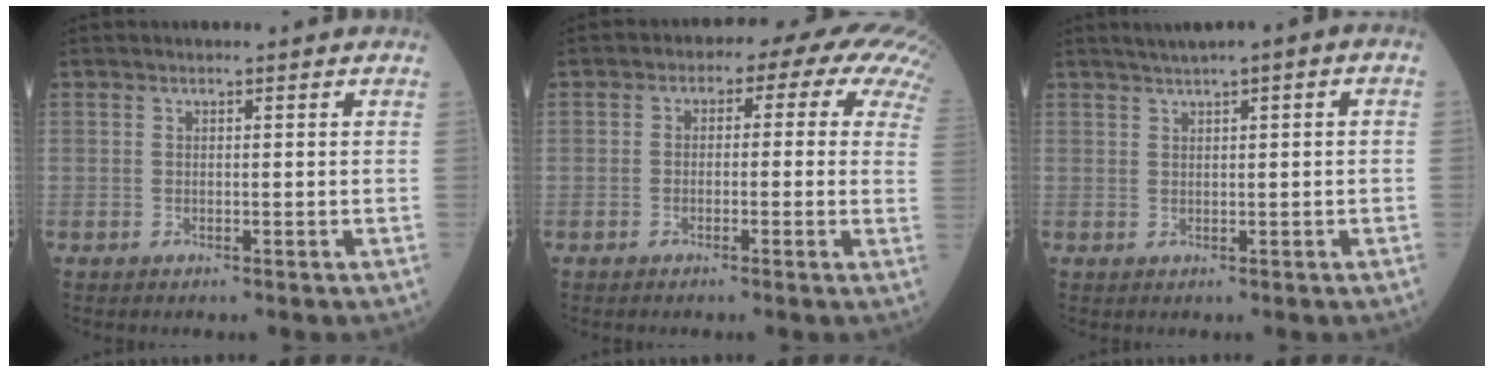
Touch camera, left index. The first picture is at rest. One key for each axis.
{"total": 9.2, "fx": 4.0, "fy": 4.2, "fz": 7.2, "tx": -0.082, "ty": 0.045, "tz": 0.023}
{"total": 3.2, "fx": 1.6, "fy": 0.3, "fz": 2.8, "tx": -0.047, "ty": 0.016, "tz": 0.027}